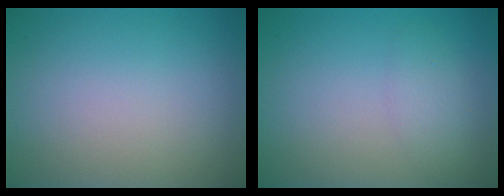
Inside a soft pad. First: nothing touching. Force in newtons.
{"total": 1.8, "press": 1.8, "slide": 0.0}